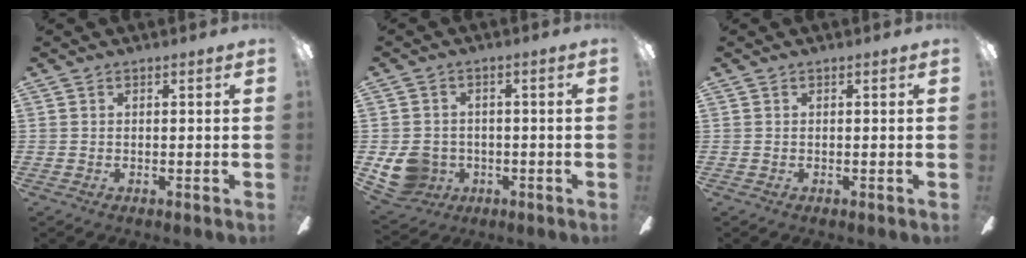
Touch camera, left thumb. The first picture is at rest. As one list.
[{"total": 8.1, "force": [-1.8, 7.4, 2.8], "torque": [-0.071, 0.006, -0.031]}, {"total": 0.0}]